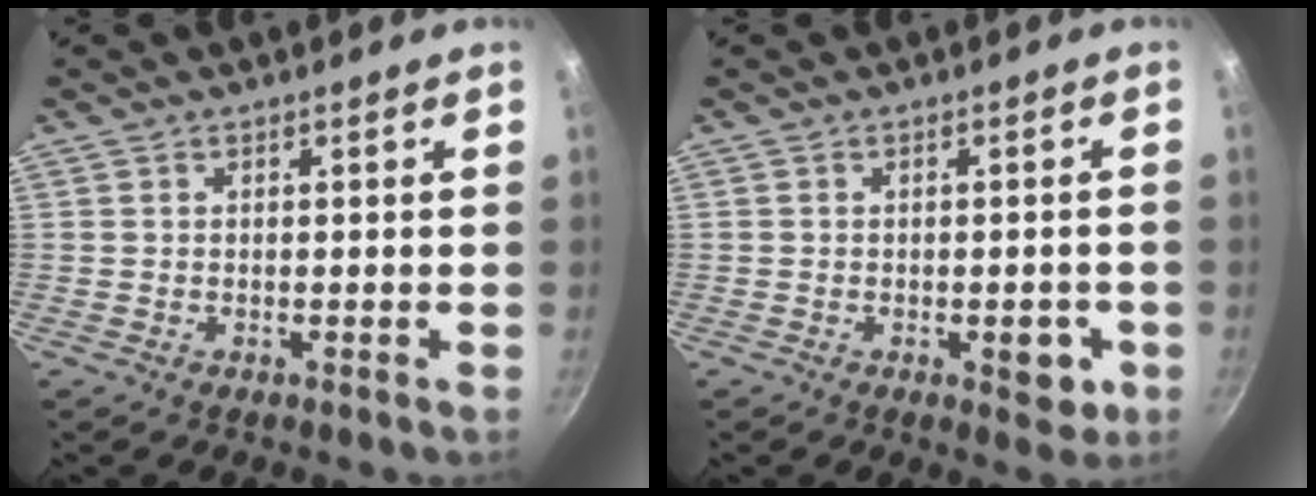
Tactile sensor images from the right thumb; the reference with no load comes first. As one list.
[{"total": 5.3, "force": [-1.7, 2.6, 4.2], "torque": [-0.031, 0.009, -0.016]}]